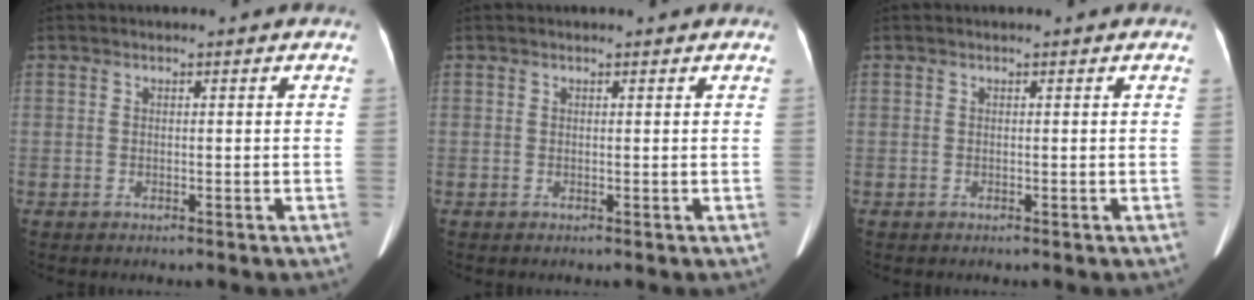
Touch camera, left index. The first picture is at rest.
{"total": 0.8, "force": [0.7, 0.1, 0.2], "torque": [-0.011, 0.004, 0.007]}
{"total": 0.0}